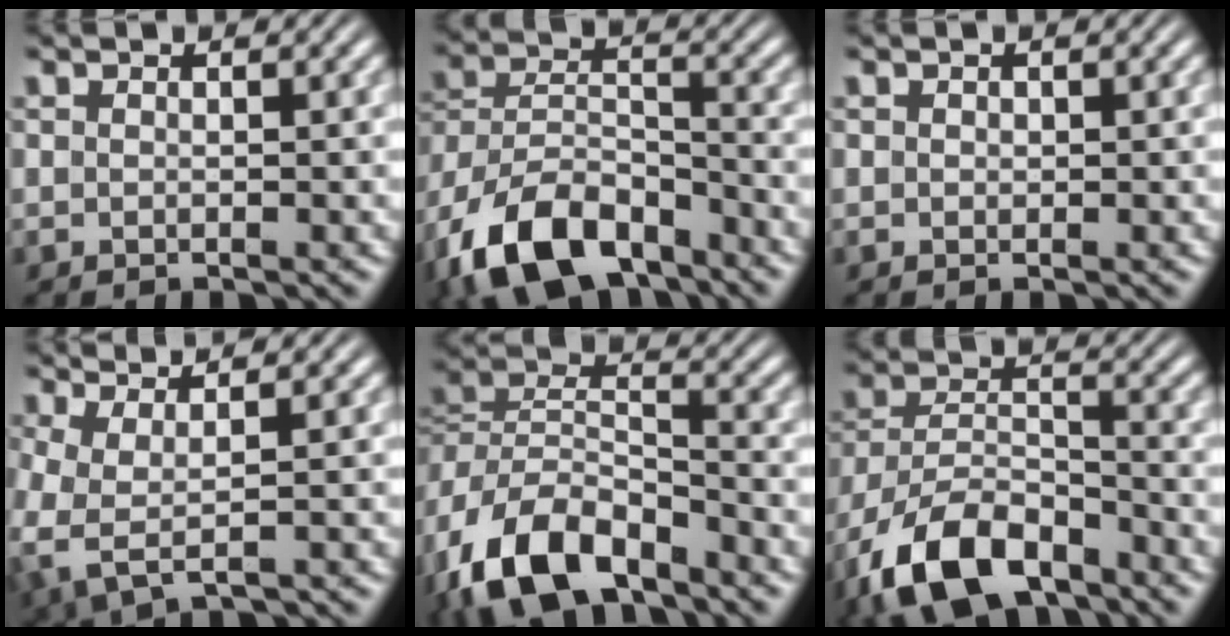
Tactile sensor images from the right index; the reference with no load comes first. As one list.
[{"total": 10.5, "force": [-5.2, 7.0, 5.9], "torque": [-0.135, -0.040, -0.073]}, {"total": 0.5, "force": [0.0, 0.5, 0.1], "torque": [-0.005, 0.002, -0.002]}, {"total": 5.5, "force": [0.4, 3.8, 4.0], "torque": [-0.107, -0.019, 0.017]}, {"total": 9.1, "force": [-2.9, 6.4, 5.7], "torque": [-0.132, -0.024, -0.048]}, {"total": 9.5, "force": [-5.4, 5.6, 5.5], "torque": [-0.121, -0.034, -0.075]}]